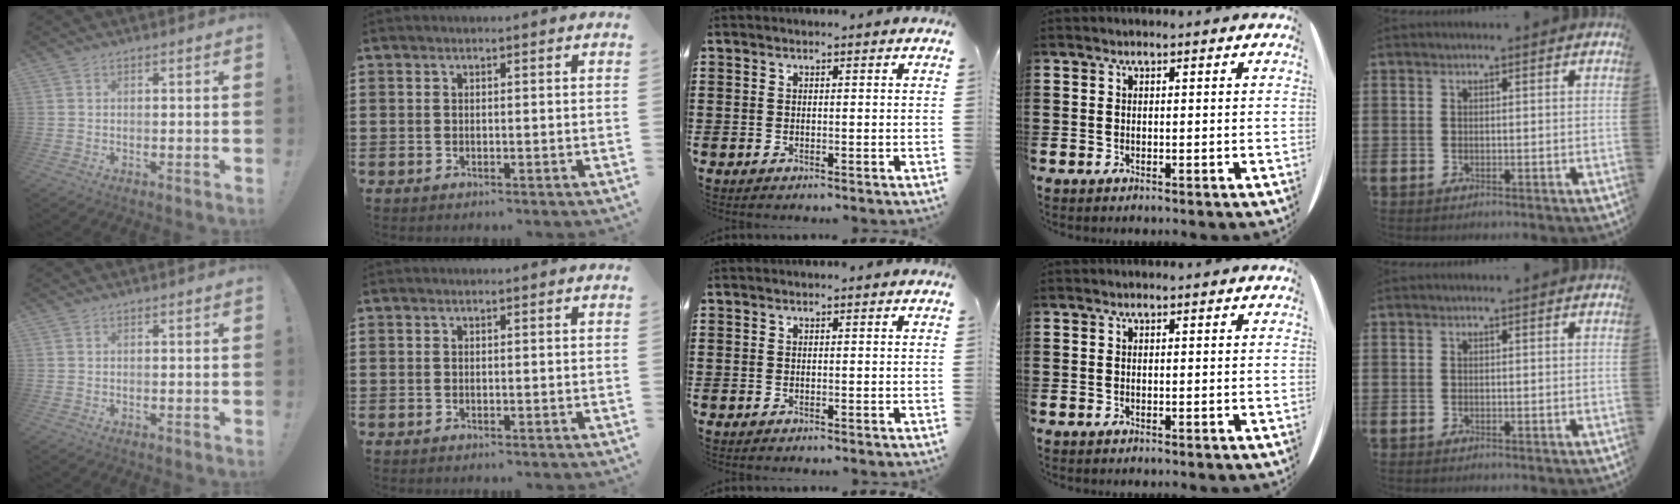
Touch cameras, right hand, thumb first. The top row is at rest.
{}